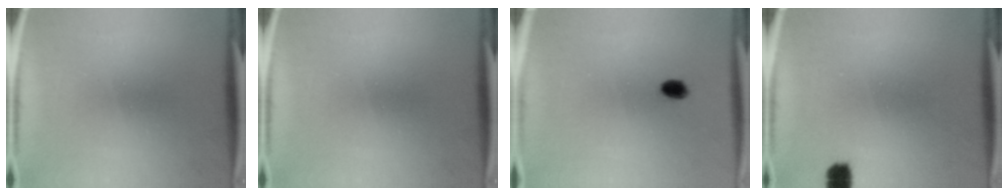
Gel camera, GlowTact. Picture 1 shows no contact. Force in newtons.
{"total": 0.0}
{"total": 2.4}
{"total": 2.2}